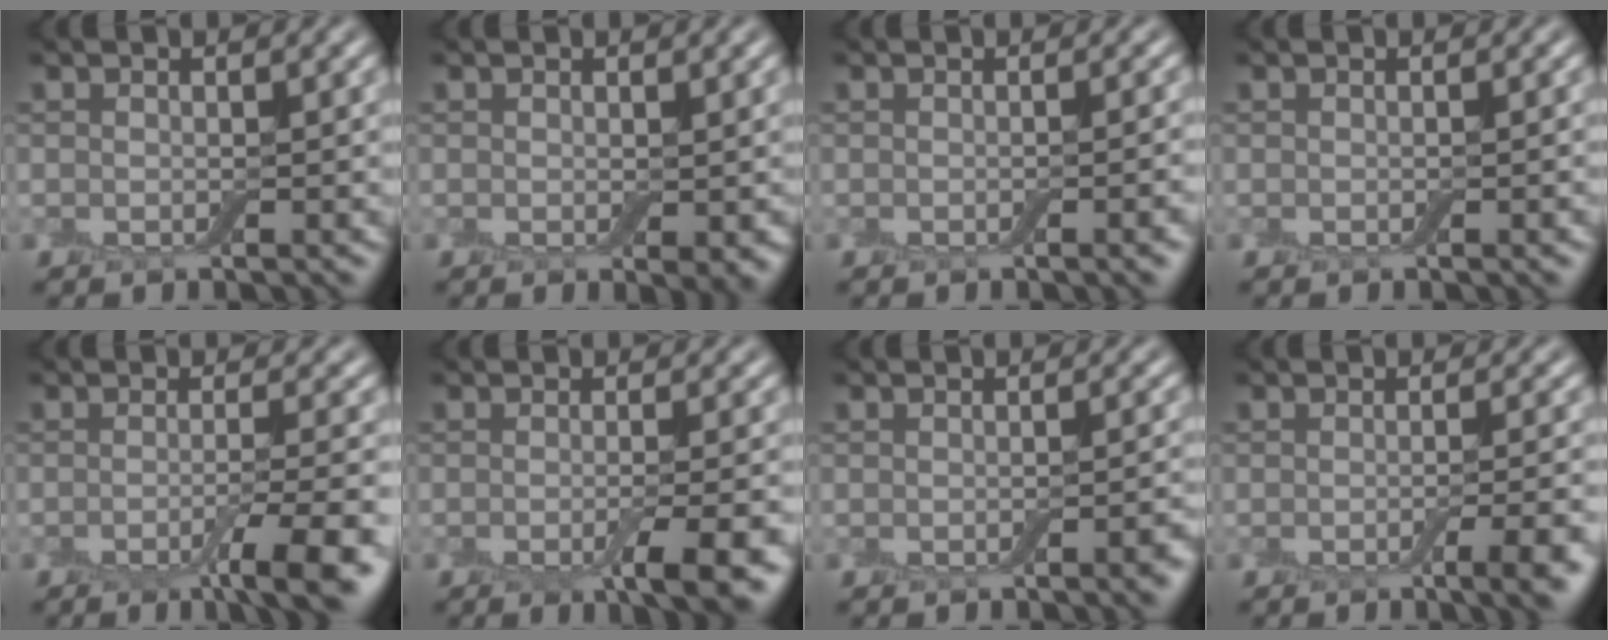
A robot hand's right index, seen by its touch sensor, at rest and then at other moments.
{"total": 1.4, "force": [-0.2, 0.5, 1.3], "torque": [-0.015, -0.006, -0.002]}
{"total": 2.0, "force": [-0.8, 0.4, 1.8], "torque": [-0.016, 0.001, -0.009]}
{"total": 0.6, "force": [-0.3, -0.1, 0.5], "torque": [-0.006, 0.000, -0.003]}
{"total": 5.5, "force": [-2.6, 0.8, 4.8], "torque": [-0.066, -0.007, -0.043]}
{"total": 5.2, "force": [-2.2, 1.1, 4.5], "torque": [-0.063, -0.007, -0.031]}
{"total": 1.8, "force": [-0.8, 0.3, 1.6], "torque": [-0.018, 0.001, -0.010]}
{"total": 4.4, "force": [-1.9, 1.0, 3.8], "torque": [-0.046, -0.001, -0.028]}